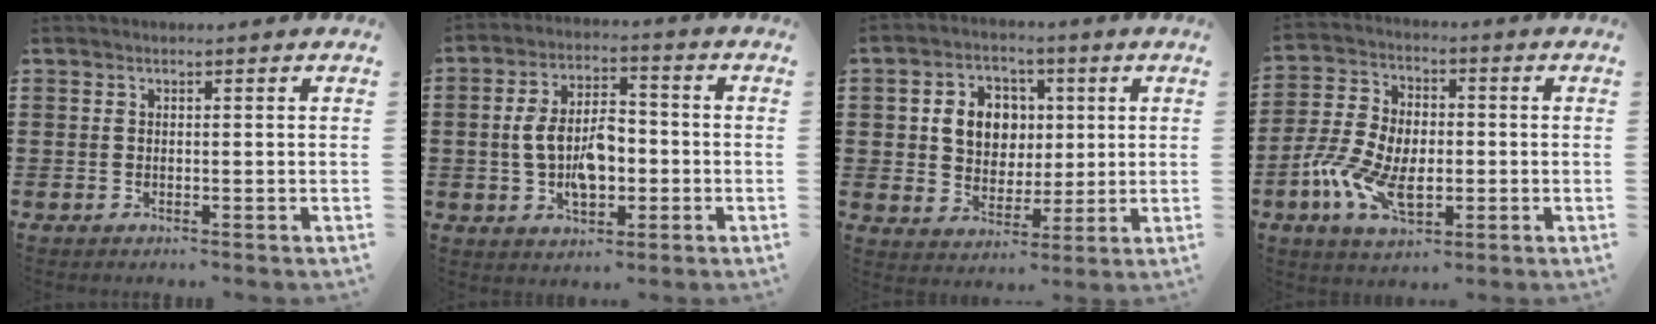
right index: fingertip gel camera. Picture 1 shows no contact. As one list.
[{"total": 8.4, "force": [-1.1, 4.6, 6.9], "torque": [-0.137, 0.008, -0.026]}, {"total": 7.4, "force": [1.2, 6.4, 3.6], "torque": [-0.081, 0.016, 0.016]}, {"total": 10.1, "force": [-2.8, 5.7, 7.8], "torque": [-0.190, -0.002, -0.055]}]